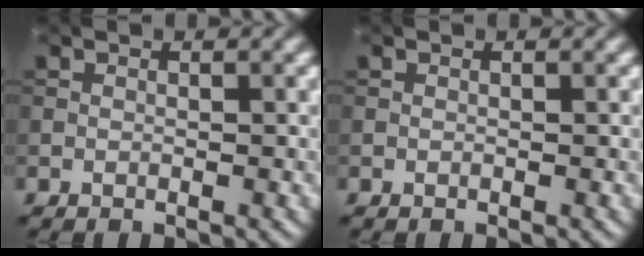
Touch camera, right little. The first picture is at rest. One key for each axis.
{"total": 0.0}